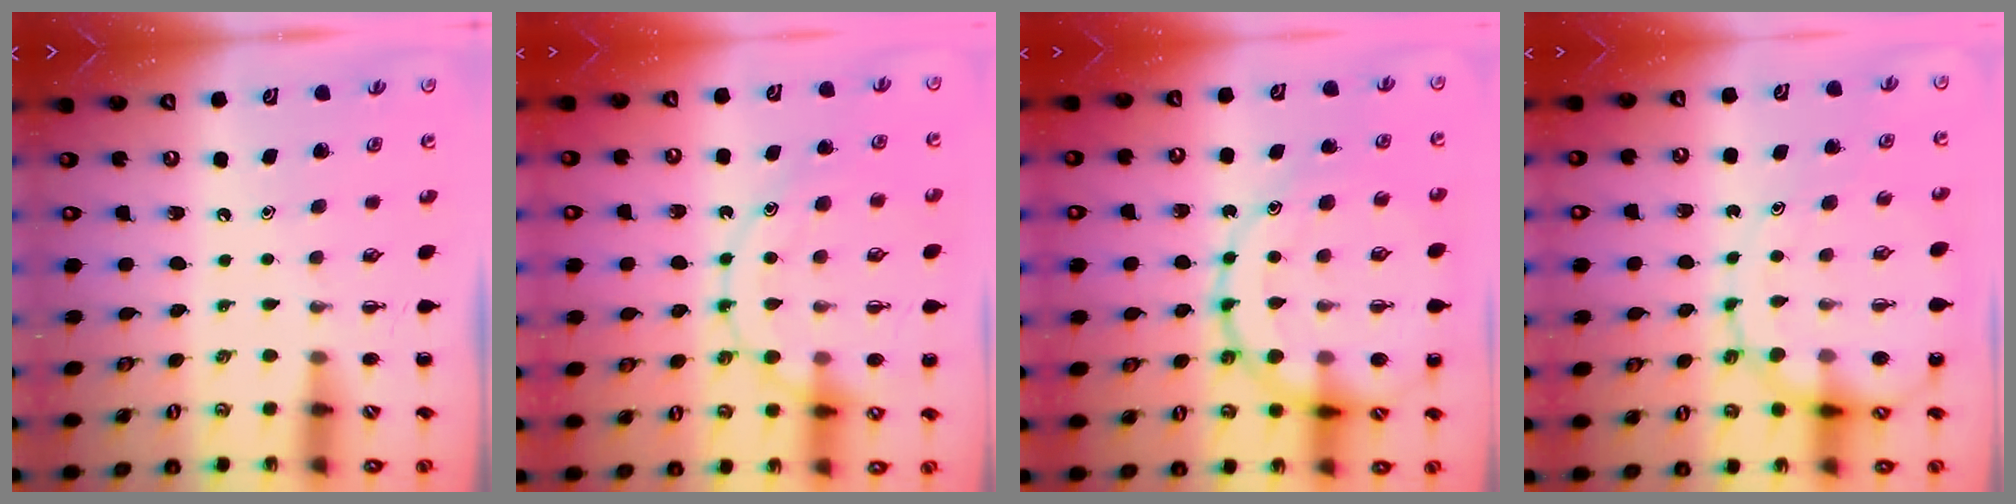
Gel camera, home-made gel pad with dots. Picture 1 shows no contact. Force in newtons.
{"total": 15.9, "press": 15.9, "slide": 1.4}
{"total": 22.9, "press": 22.7, "slide": 3.3}
{"total": 12.2, "press": 11.9, "slide": 3.0}